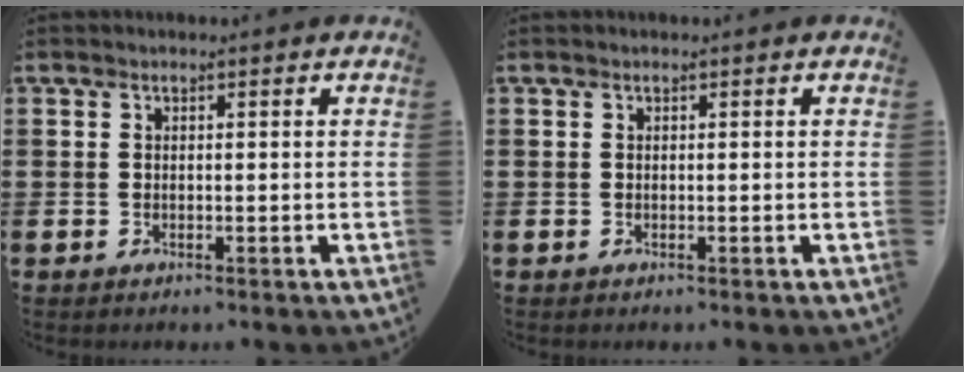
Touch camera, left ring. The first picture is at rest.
{"total": 0.0}